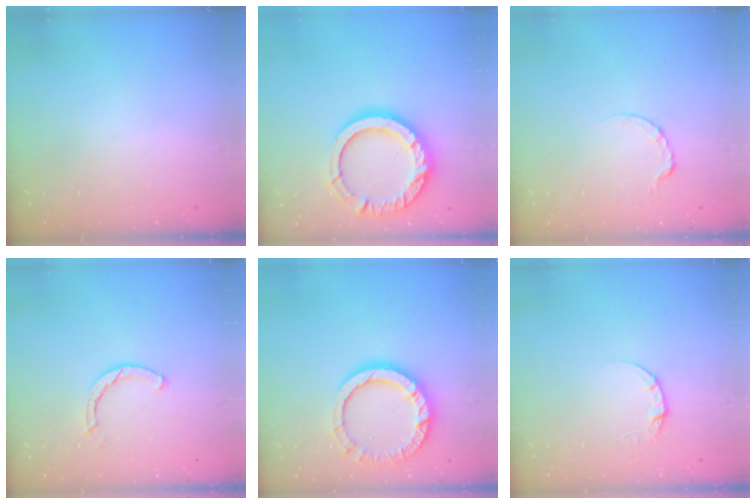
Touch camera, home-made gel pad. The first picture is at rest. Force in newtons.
{"total": 16.7, "press": 16.7, "slide": 1.4}
{"total": 3.9, "press": 3.8, "slide": 0.5}
{"total": 2.5, "press": 2.5, "slide": 0.1}
{"total": 12.3, "press": 12.2, "slide": 1.3}
{"total": 4.0, "press": 4.0, "slide": 0.4}